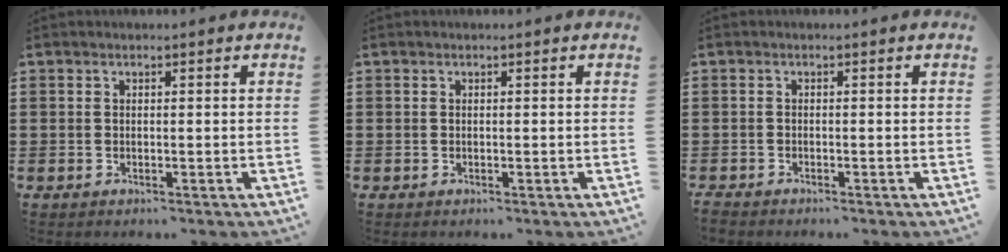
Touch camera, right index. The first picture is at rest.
{"total": 0.0}
{"total": 0.9, "force": [-0.9, 0.1, -0.1], "torque": [0.000, 0.002, -0.019]}